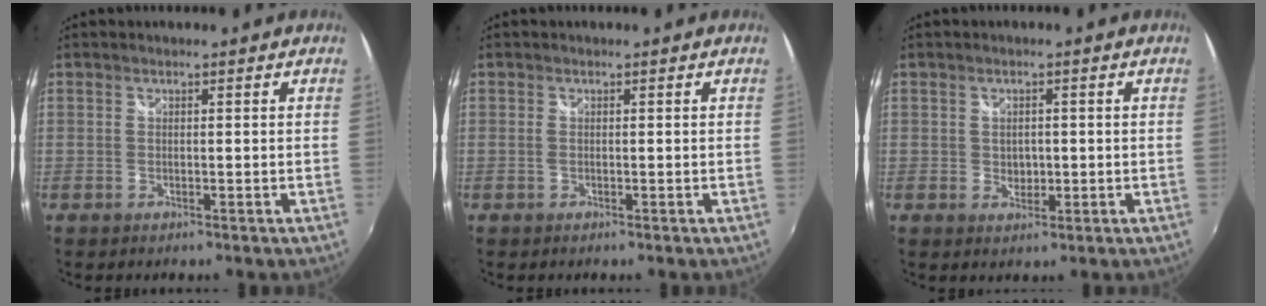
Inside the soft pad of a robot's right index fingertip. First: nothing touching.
{"total": 0.5, "force": [0.0, 0.3, 0.5], "torque": [-0.011, -0.001, -0.002]}
{"total": 2.7, "force": [-0.1, 2.2, 1.6], "torque": [-0.025, 0.000, -0.001]}